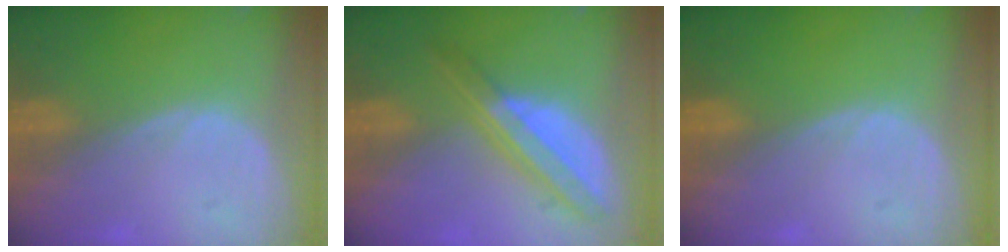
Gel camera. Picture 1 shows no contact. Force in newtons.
{"total": 7.6, "press": 6.4, "slide": 4.1}
{"total": 0.0}